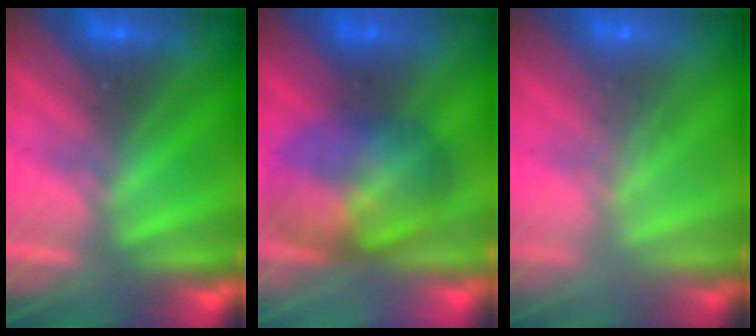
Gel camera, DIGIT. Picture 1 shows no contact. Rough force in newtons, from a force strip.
{"total": 8.1}
{"total": 2.4}